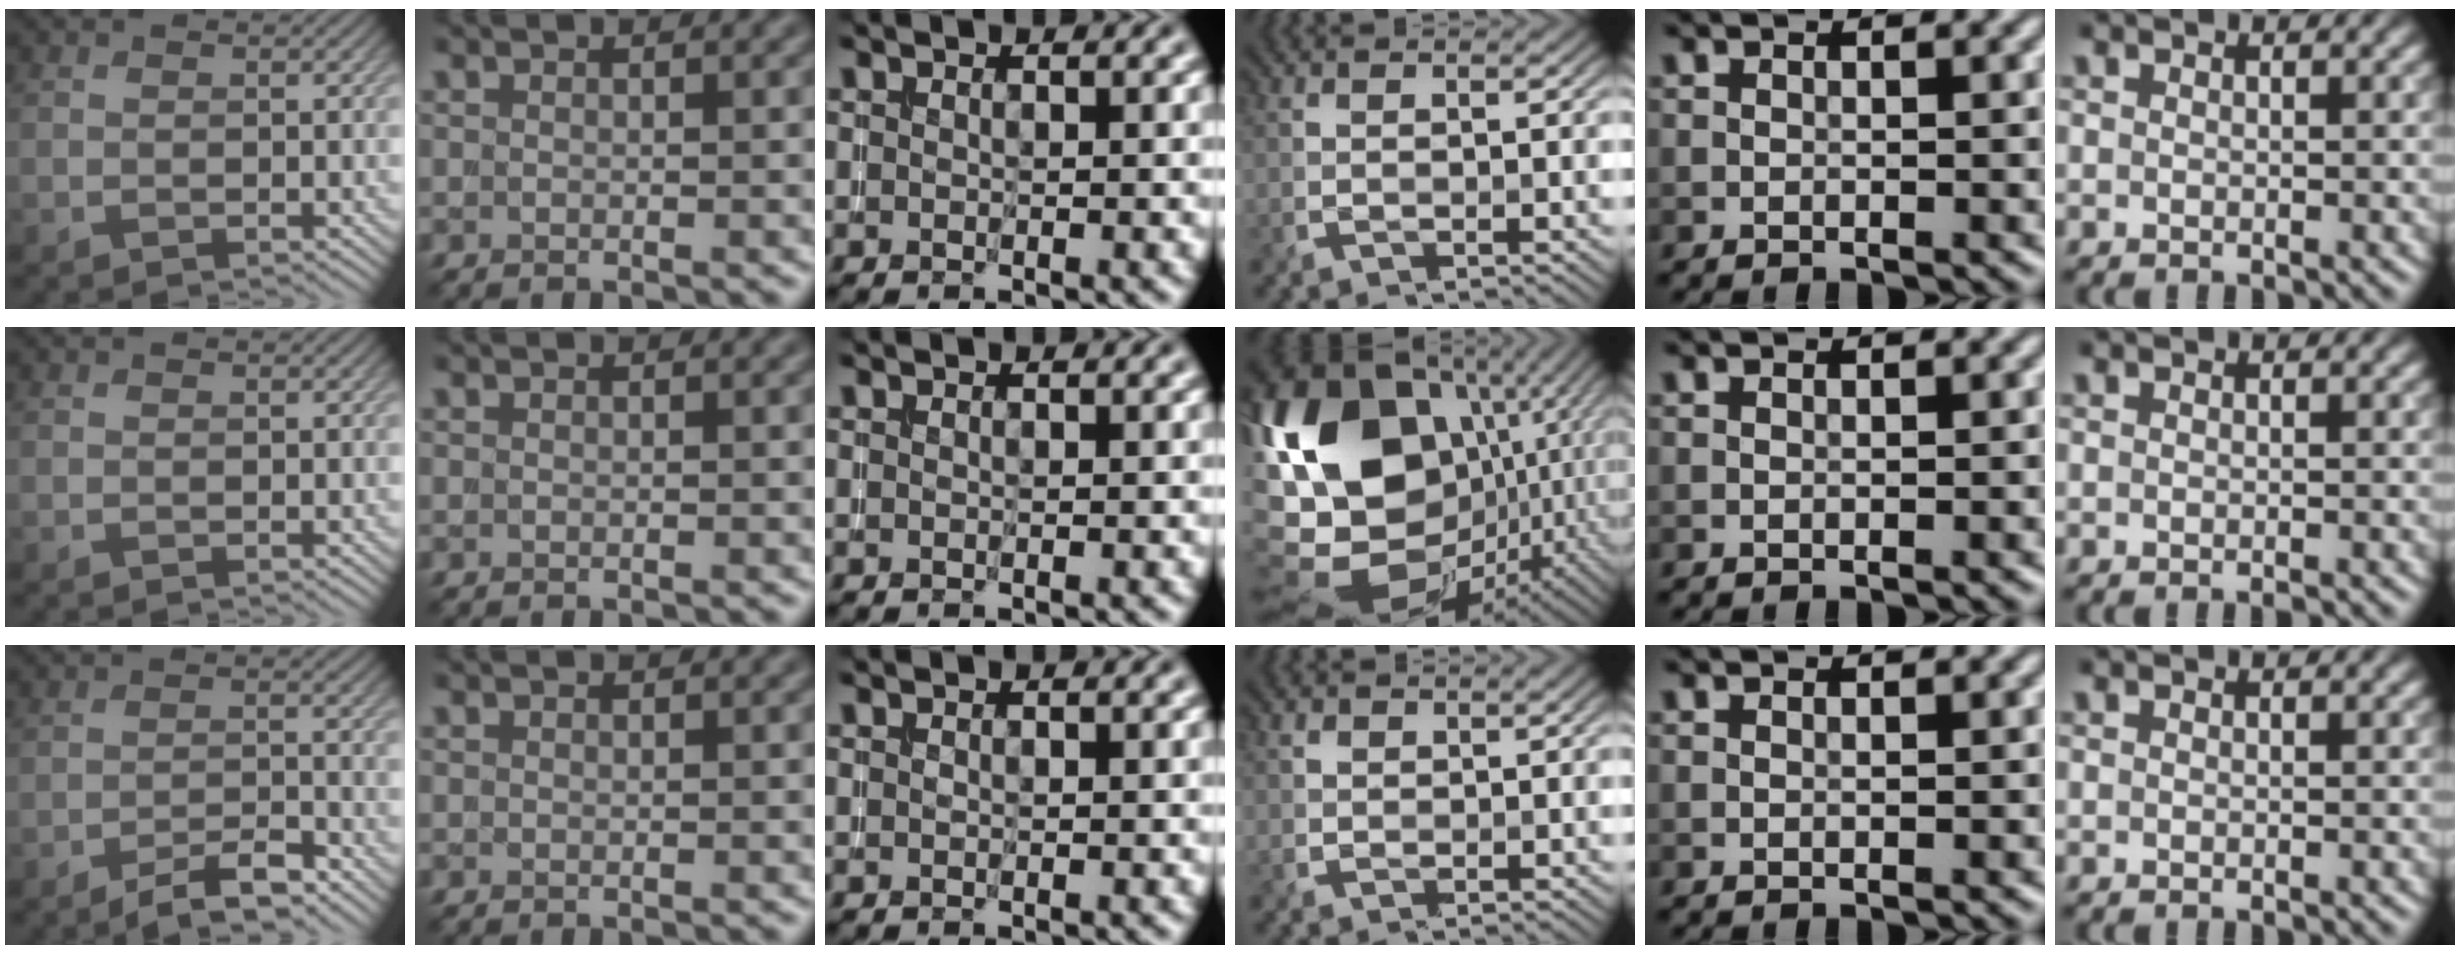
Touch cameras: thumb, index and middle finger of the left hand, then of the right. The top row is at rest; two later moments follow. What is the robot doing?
{"motion": "extract", "object": "backpack"}